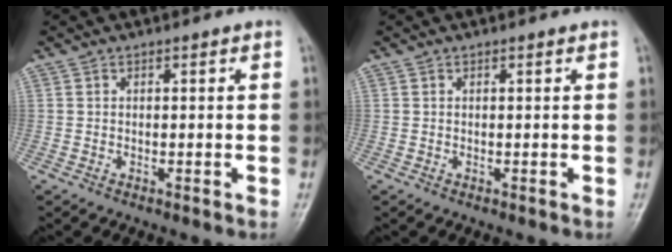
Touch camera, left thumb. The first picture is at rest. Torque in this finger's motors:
{"motor_torque": [0.00, 0.00, -0.04, 0.02, 0.00]}